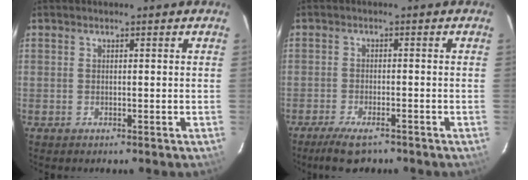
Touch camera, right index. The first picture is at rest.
{"total": 5.9, "force": [-4.6, 1.6, 3.2], "torque": [-0.081, -0.009, -0.083]}